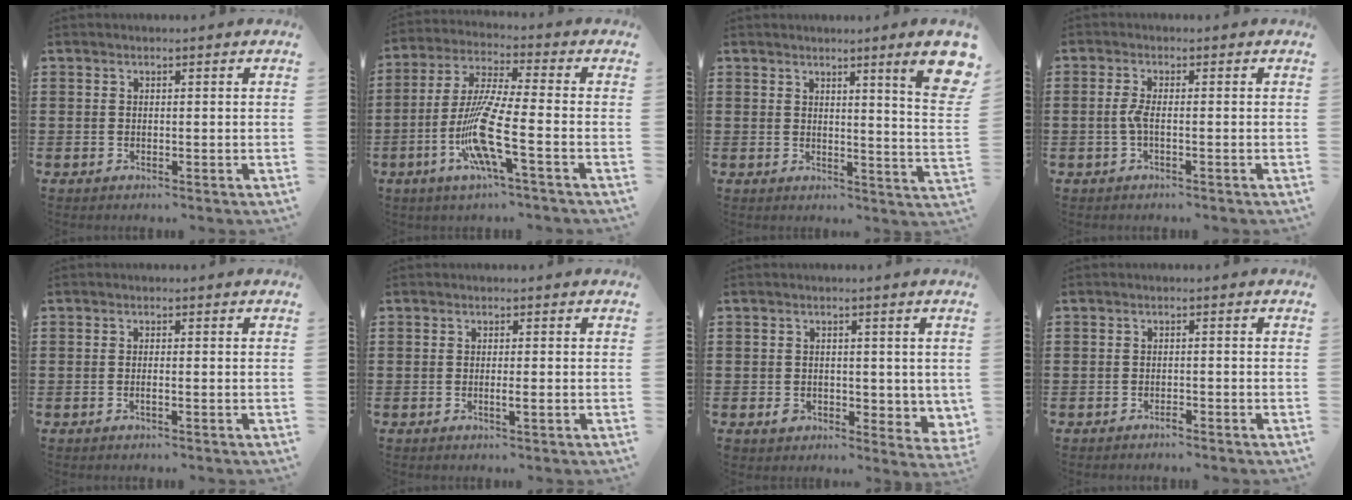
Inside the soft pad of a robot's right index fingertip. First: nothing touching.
{"total": 11.4, "force": [-4.2, 1.1, 10.5], "torque": [-0.227, -0.017, -0.085]}
{"total": 7.2, "force": [4.0, -0.1, 6.0], "torque": [-0.092, -0.022, 0.060]}
{"total": 2.6, "force": [-0.7, 0.4, 2.5], "torque": [-0.069, -0.008, -0.020]}
{"total": 0.9, "force": [-0.4, -0.1, 0.8], "torque": [-0.014, -0.004, -0.007]}
{"total": 1.5, "force": [-0.4, 0.0, 1.4], "torque": [-0.024, -0.003, -0.008]}
{"total": 3.3, "force": [0.3, 2.8, 1.6], "torque": [-0.029, 0.007, 0.005]}
{"total": 1.0, "force": [-0.9, 0.1, 0.4], "torque": [-0.009, -0.001, -0.018]}